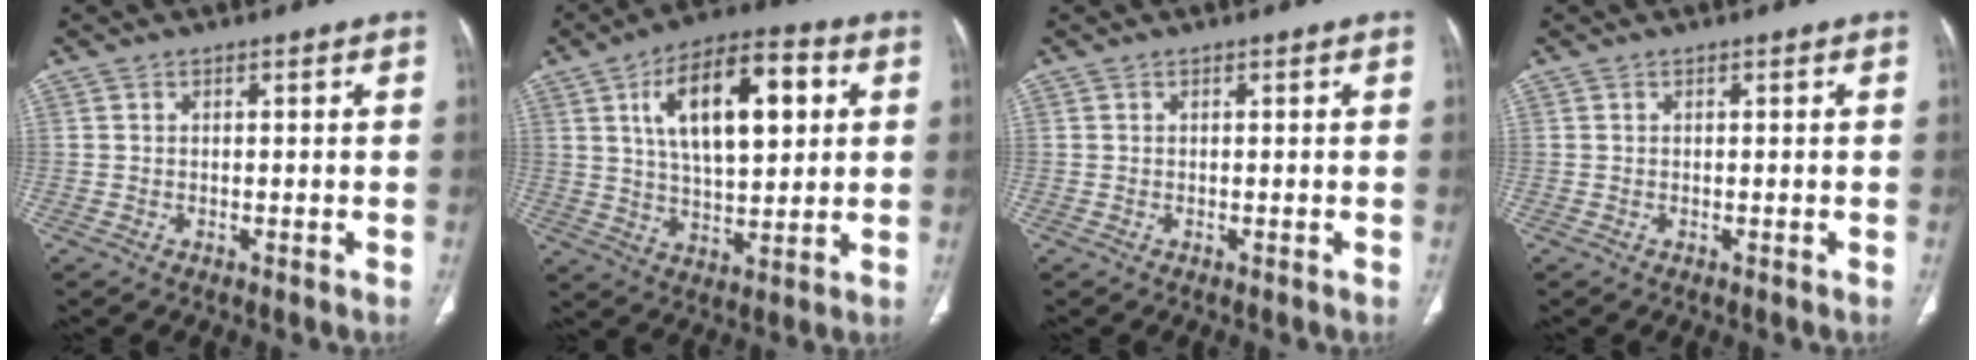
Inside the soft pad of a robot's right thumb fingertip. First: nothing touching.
{"total": 18.1, "force": [5.3, 8.4, 15.2], "torque": [-0.223, 0.002, 0.086]}
{"total": 0.0}
{"total": 0.0}